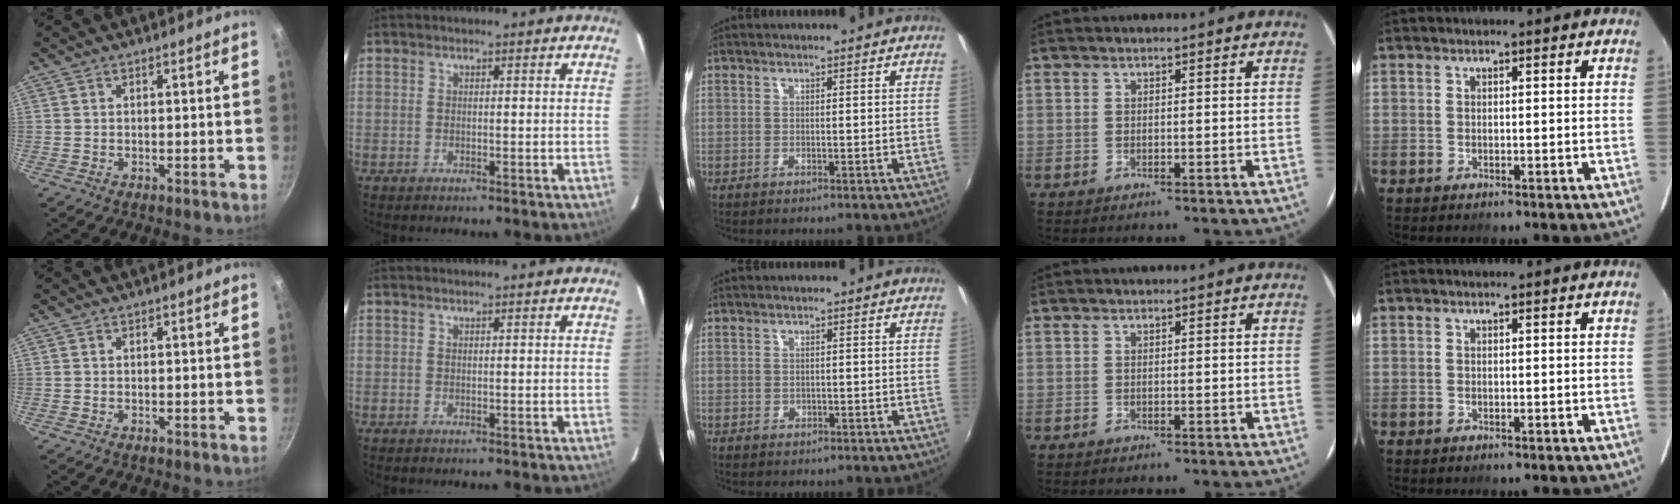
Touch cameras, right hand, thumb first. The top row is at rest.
{"middle": {"total": 0.8, "force": [-0.4, 0.7, 0.1], "torque": [0.000, -0.002, -0.004]}}